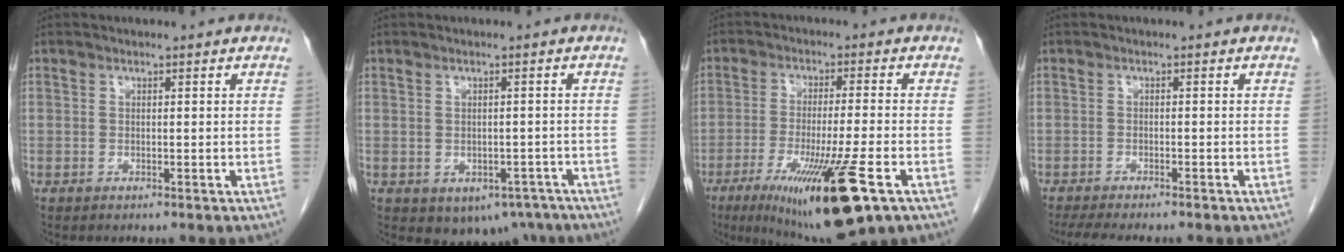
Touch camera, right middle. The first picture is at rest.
{"total": 6.4, "force": [-3.8, 4.4, 2.7], "torque": [-0.022, 0.006, -0.043]}
{"total": 15.8, "force": [-7.7, 1.0, 13.7], "torque": [-0.216, -0.045, -0.119]}
{"total": 7.5, "force": [-6.3, 0.6, 4.0], "torque": [-0.056, -0.014, -0.093]}